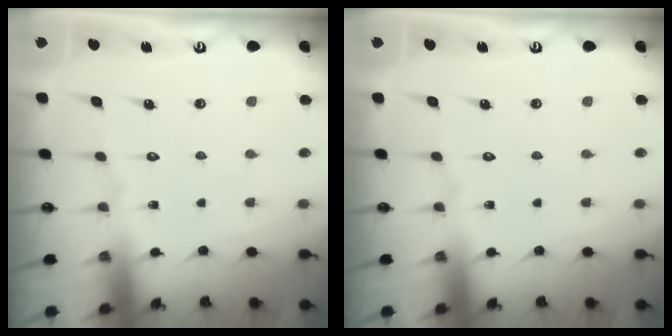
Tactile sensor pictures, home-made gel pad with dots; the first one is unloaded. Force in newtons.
{"total": 0.0}